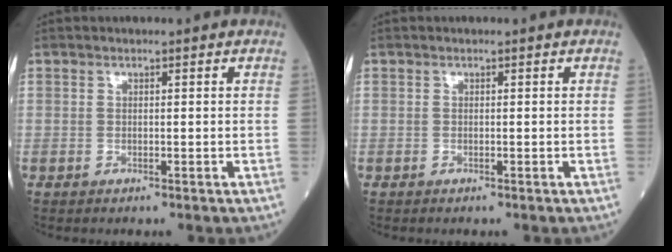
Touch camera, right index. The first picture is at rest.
{"total": 0.0}